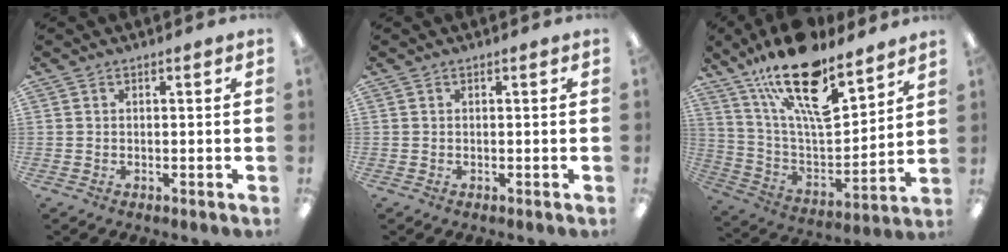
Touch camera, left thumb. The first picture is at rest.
{"total": 0.0}
{"total": 22.1, "force": [15.1, 8.0, 14.0], "torque": [-0.241, -0.092, 0.262]}